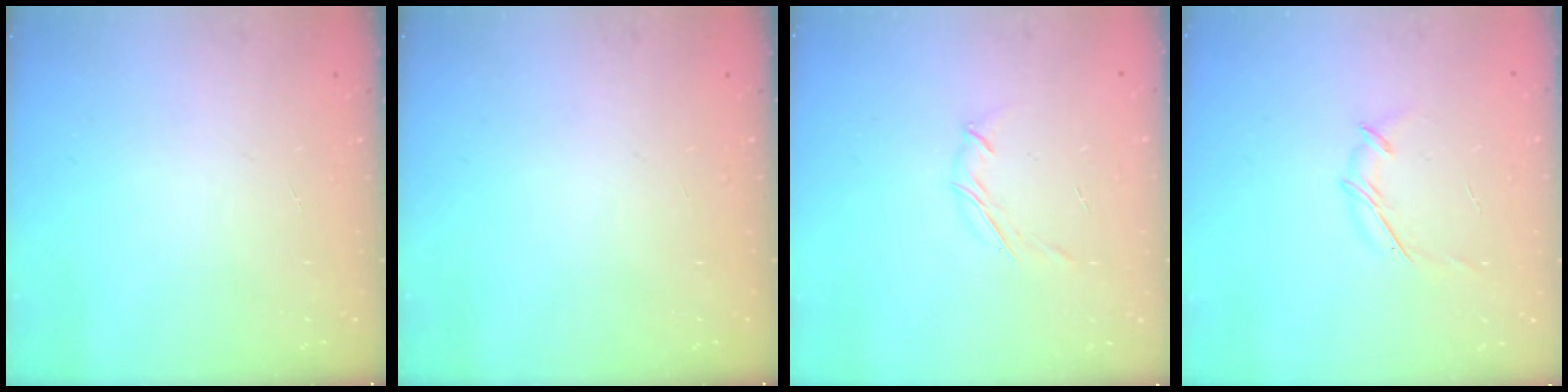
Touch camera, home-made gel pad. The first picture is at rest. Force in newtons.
{"total": 0.0}
{"total": 3.9, "press": 3.7, "slide": 1.0}
{"total": 5.3, "press": 5.2, "slide": 0.9}